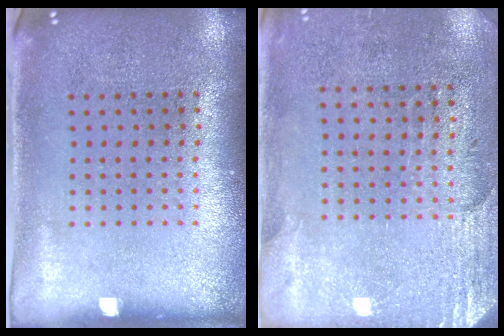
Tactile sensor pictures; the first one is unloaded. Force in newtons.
{"total": 2.7, "press": 2.3, "slide": 1.4}